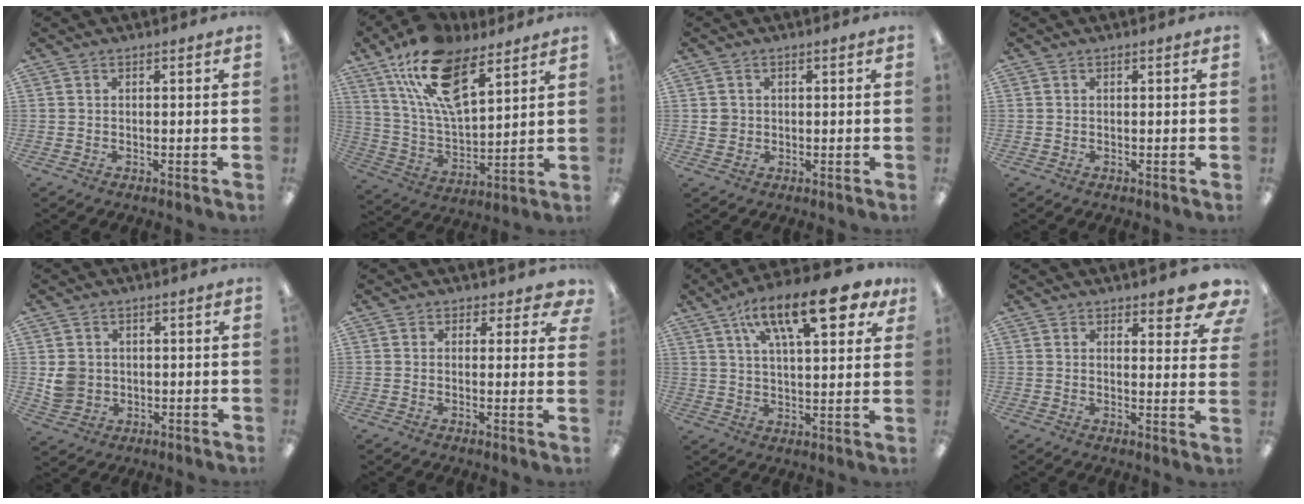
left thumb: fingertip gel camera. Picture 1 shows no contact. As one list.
[{"total": 19.0, "force": [11.8, 8.1, 12.4], "torque": [-0.245, -0.047, 0.208]}, {"total": 2.2, "force": [0.3, 2.1, 0.6], "torque": [-0.013, 0.004, 0.004]}, {"total": 0.0}, {"total": 4.6, "force": [0.8, 4.3, 1.3], "torque": [-0.015, 0.005, 0.016]}, {"total": 2.6, "force": [1.7, 1.8, 0.8], "torque": [-0.002, -0.005, 0.030]}, {"total": 18.3, "force": [10.4, 6.8, 13.5], "torque": [-0.202, -0.040, 0.163]}, {"total": 6.7, "force": [5.4, 2.2, 3.3], "torque": [-0.020, -0.041, 0.087]}]